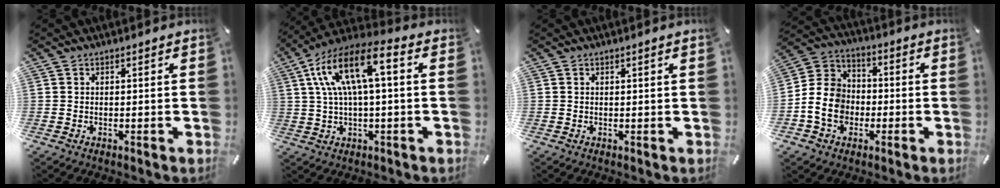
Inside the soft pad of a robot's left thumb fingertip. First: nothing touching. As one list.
[{"total": 13.5, "force": [3.1, 5.2, 12.1], "torque": [-0.246, -0.002, 0.054]}, {"total": 0.7, "force": [0.3, -0.1, 0.6], "torque": [-0.010, -0.001, 0.004]}, {"total": 10.8, "force": [-2.8, 9.4, 4.7], "torque": [-0.103, 0.024, -0.051]}]